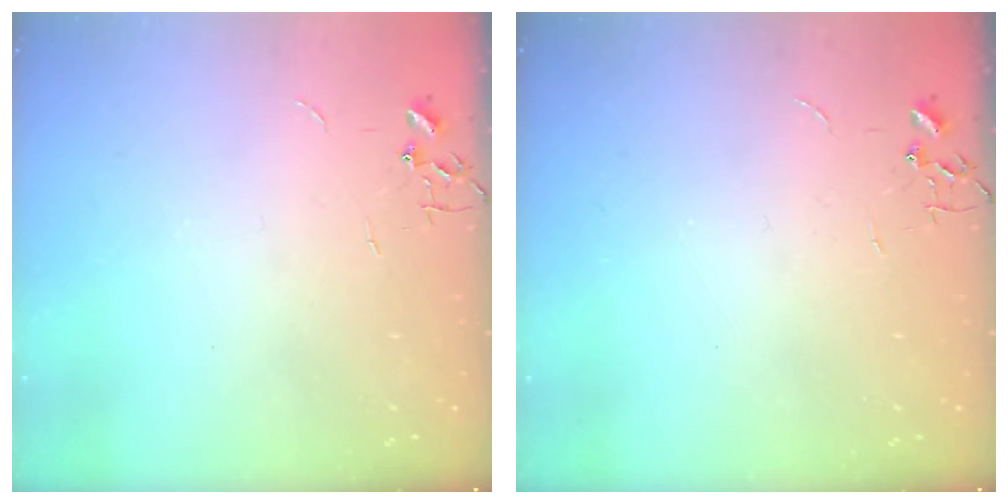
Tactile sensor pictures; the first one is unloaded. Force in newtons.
{"total": 0.0}